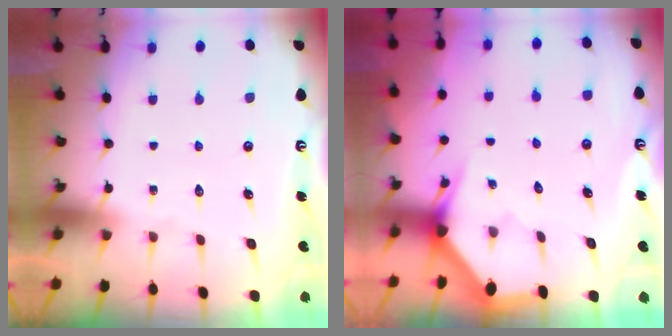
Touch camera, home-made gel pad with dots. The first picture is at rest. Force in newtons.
{"total": 3.0, "press": 3.0, "slide": 0.1}